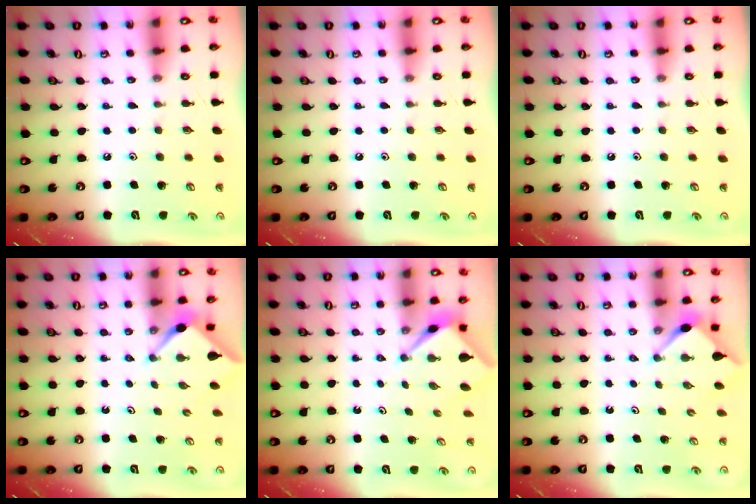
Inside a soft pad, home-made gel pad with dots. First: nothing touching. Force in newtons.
{"total": 0.0}
{"total": 0.0}
{"total": 3.0, "press": 3.0, "slide": 0.4}
{"total": 2.7, "press": 2.7, "slide": 0.0}
{"total": 2.8, "press": 2.8, "slide": 0.3}